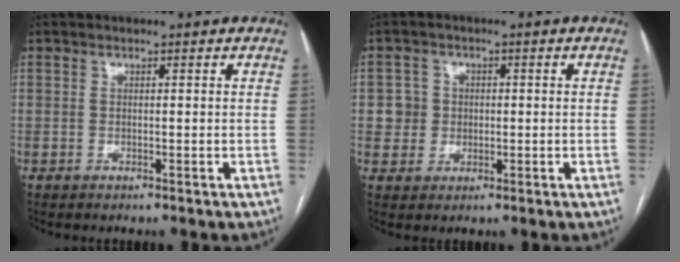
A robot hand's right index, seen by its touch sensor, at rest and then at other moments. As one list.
[{"total": 3.7, "force": [0.0, 3.7, 0.2], "torque": [0.007, 0.015, 0.003]}]